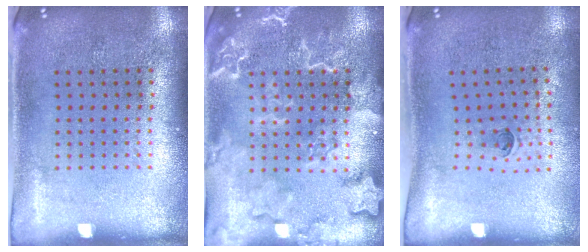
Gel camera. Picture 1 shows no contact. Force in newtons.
{"total": 4.4, "press": 4.4, "slide": 0.5}
{"total": 0.5, "press": 0.3, "slide": 0.4}